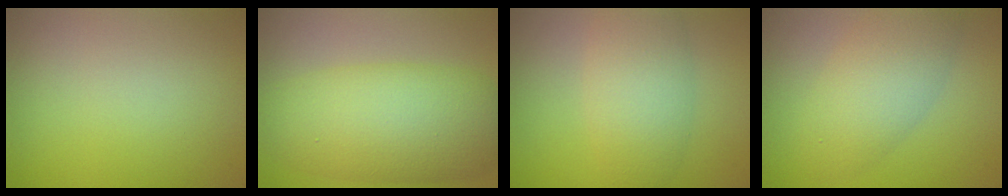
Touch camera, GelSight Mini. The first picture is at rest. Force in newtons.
{"total": 8.5, "press": 8.5, "slide": 0.2}
{"total": 4.2, "press": 4.2, "slide": 0.0}
{"total": 4.7, "press": 4.7, "slide": 0.5}